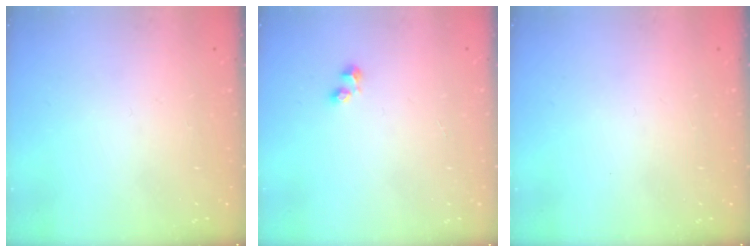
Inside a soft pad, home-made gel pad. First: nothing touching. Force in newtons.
{"total": 1.7, "press": 1.6, "slide": 0.6}
{"total": 0.0}